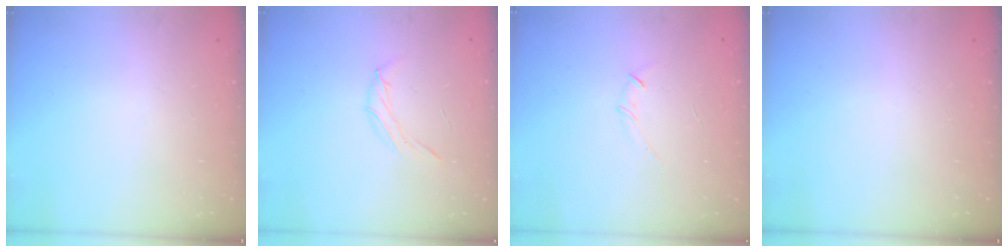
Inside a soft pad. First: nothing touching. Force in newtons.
{"total": 6.8, "press": 6.8, "slide": 0.5}
{"total": 3.5, "press": 3.3, "slide": 1.0}
{"total": 0.0}